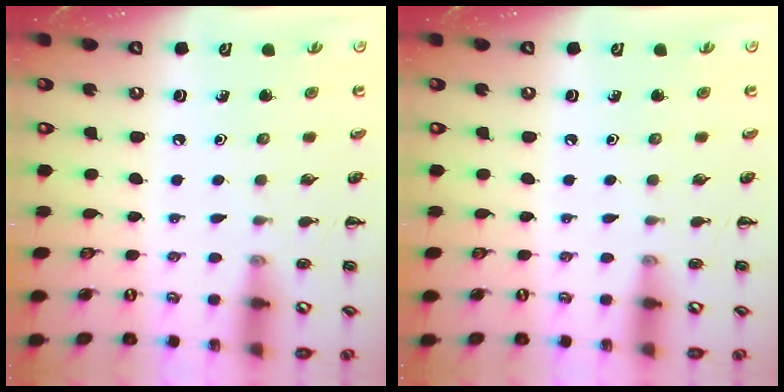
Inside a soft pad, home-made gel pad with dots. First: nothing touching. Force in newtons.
{"total": 0.0}